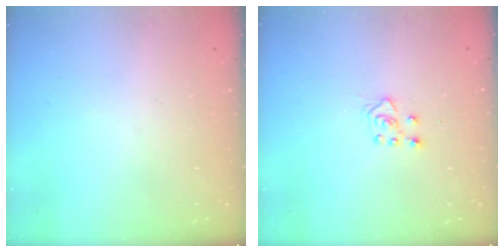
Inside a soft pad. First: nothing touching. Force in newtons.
{"total": 5.2, "press": 5.2, "slide": 0.7}